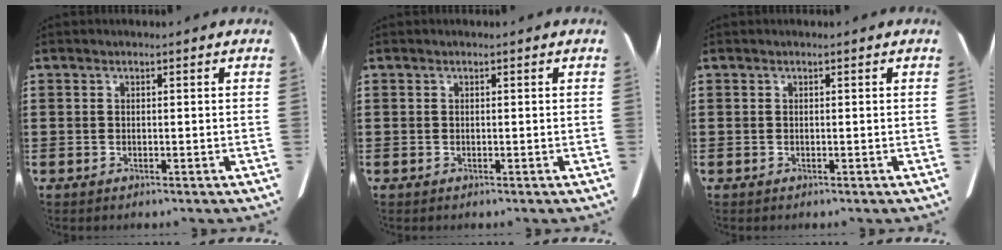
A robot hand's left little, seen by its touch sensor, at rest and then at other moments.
{"total": 0.0}
{"total": 0.0}